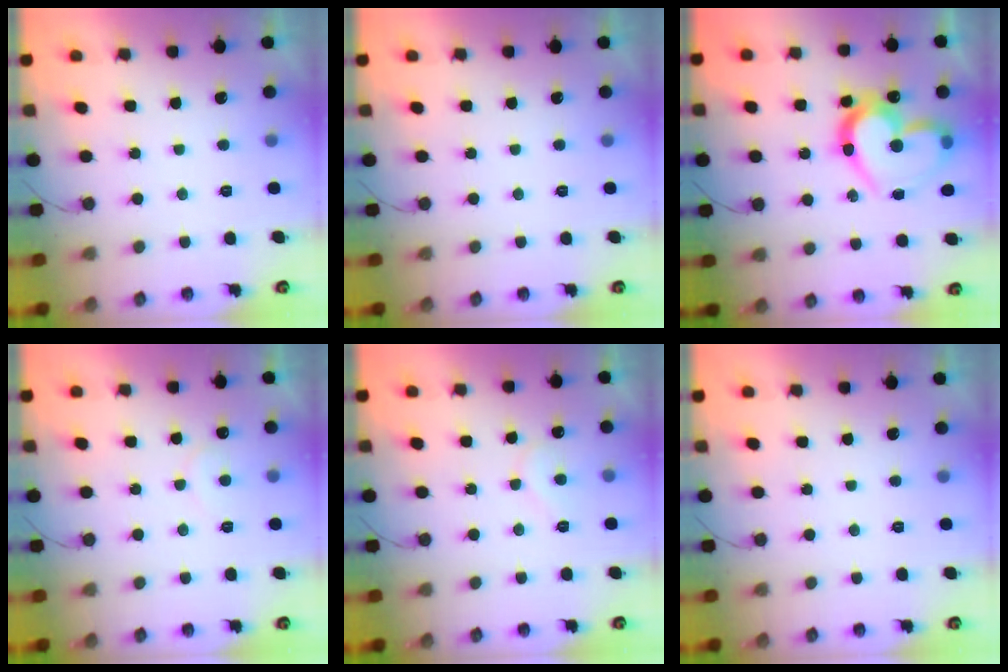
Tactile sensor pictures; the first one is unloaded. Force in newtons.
{"total": 0.0}
{"total": 19.4, "press": 19.3, "slide": 1.9}
{"total": 5.4, "press": 5.4, "slide": 0.3}
{"total": 6.3, "press": 6.3, "slide": 0.6}
{"total": 0.0}